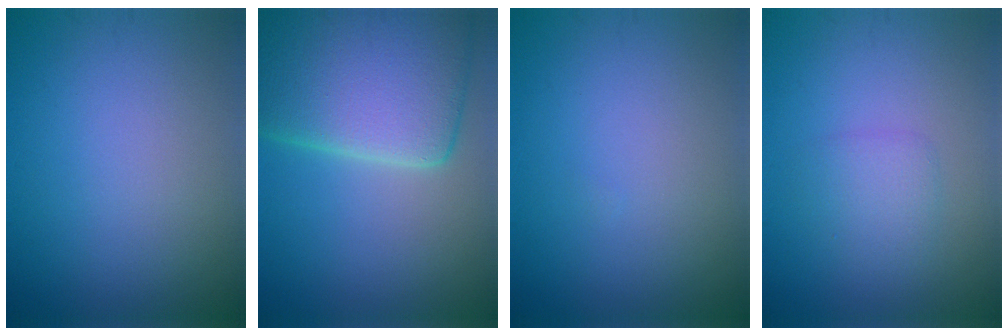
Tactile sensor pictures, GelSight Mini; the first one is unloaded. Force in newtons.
{"total": 11.9, "press": 11.8, "slide": 1.3}
{"total": 0.0}
{"total": 1.9, "press": 1.9, "slide": 0.1}